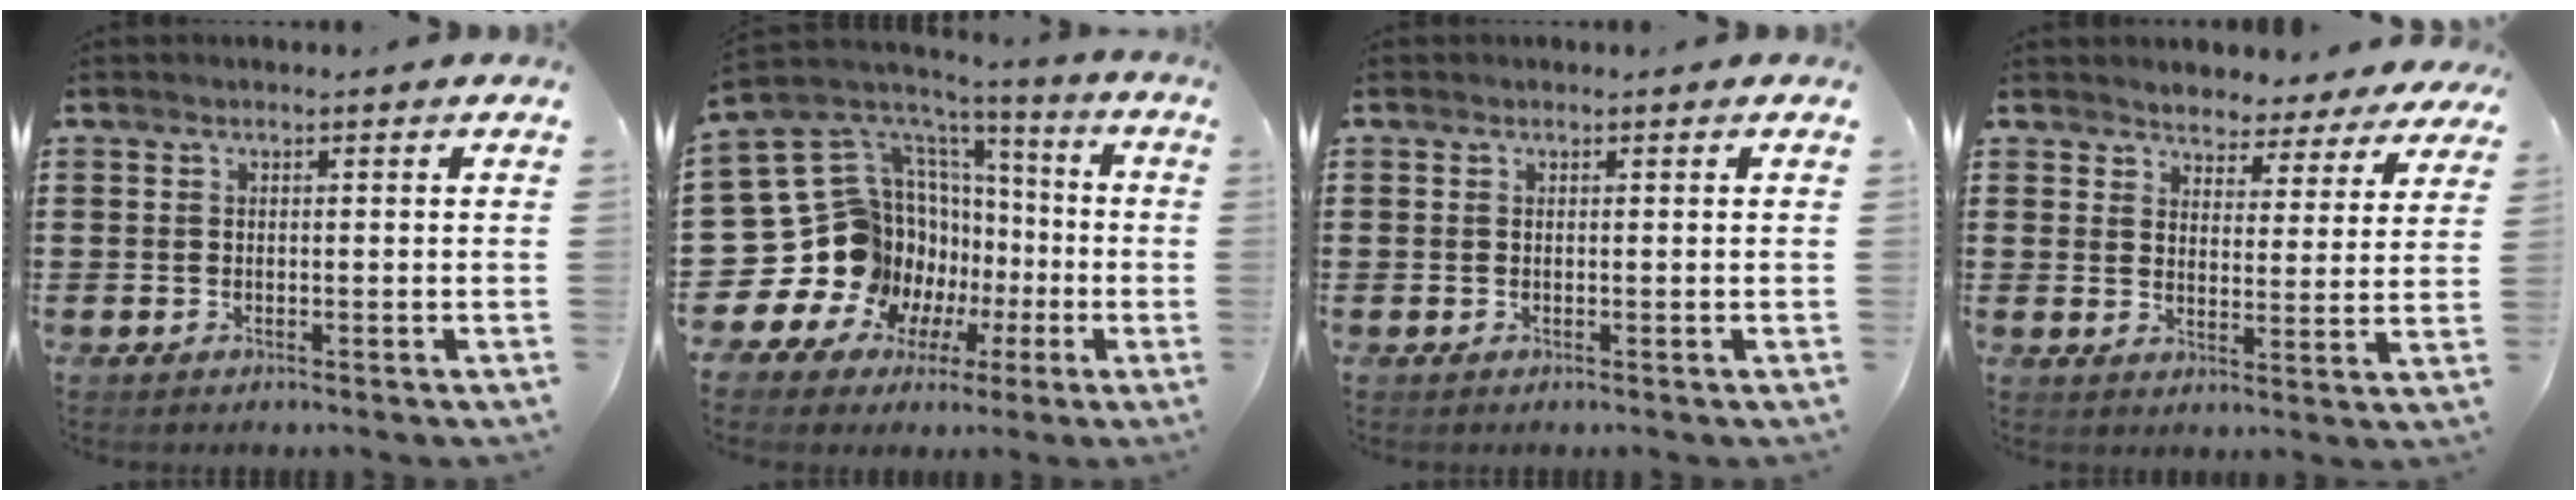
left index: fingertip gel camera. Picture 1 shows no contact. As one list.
[{"total": 16.6, "force": [-2.5, 15.2, 6.0], "torque": [-0.183, -0.046, 0.006]}, {"total": 0.0}, {"total": 3.7, "force": [3.6, 0.7, -0.4], "torque": [-0.016, -0.021, 0.063]}]